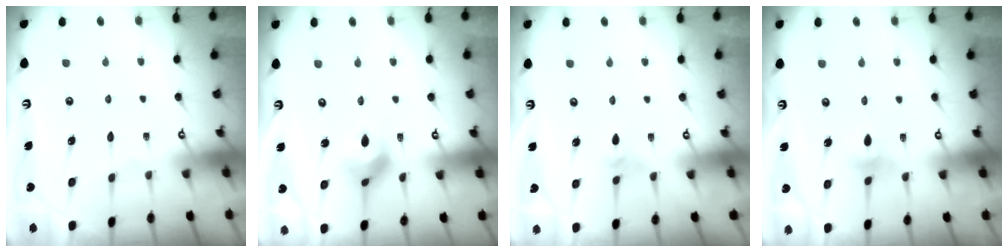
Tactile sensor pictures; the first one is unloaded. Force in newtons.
{"total": 6.1, "press": 6.1, "slide": 0.4}
{"total": 2.0, "press": 2.0, "slide": 0.5}
{"total": 4.0, "press": 3.8, "slide": 1.2}